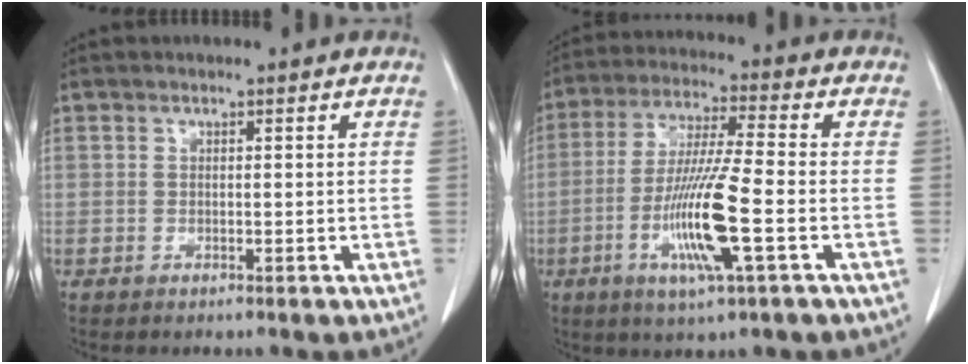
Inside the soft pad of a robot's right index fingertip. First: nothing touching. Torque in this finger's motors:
{"motor_torque": [1.63, -0.51, 0.42, 0.13]}